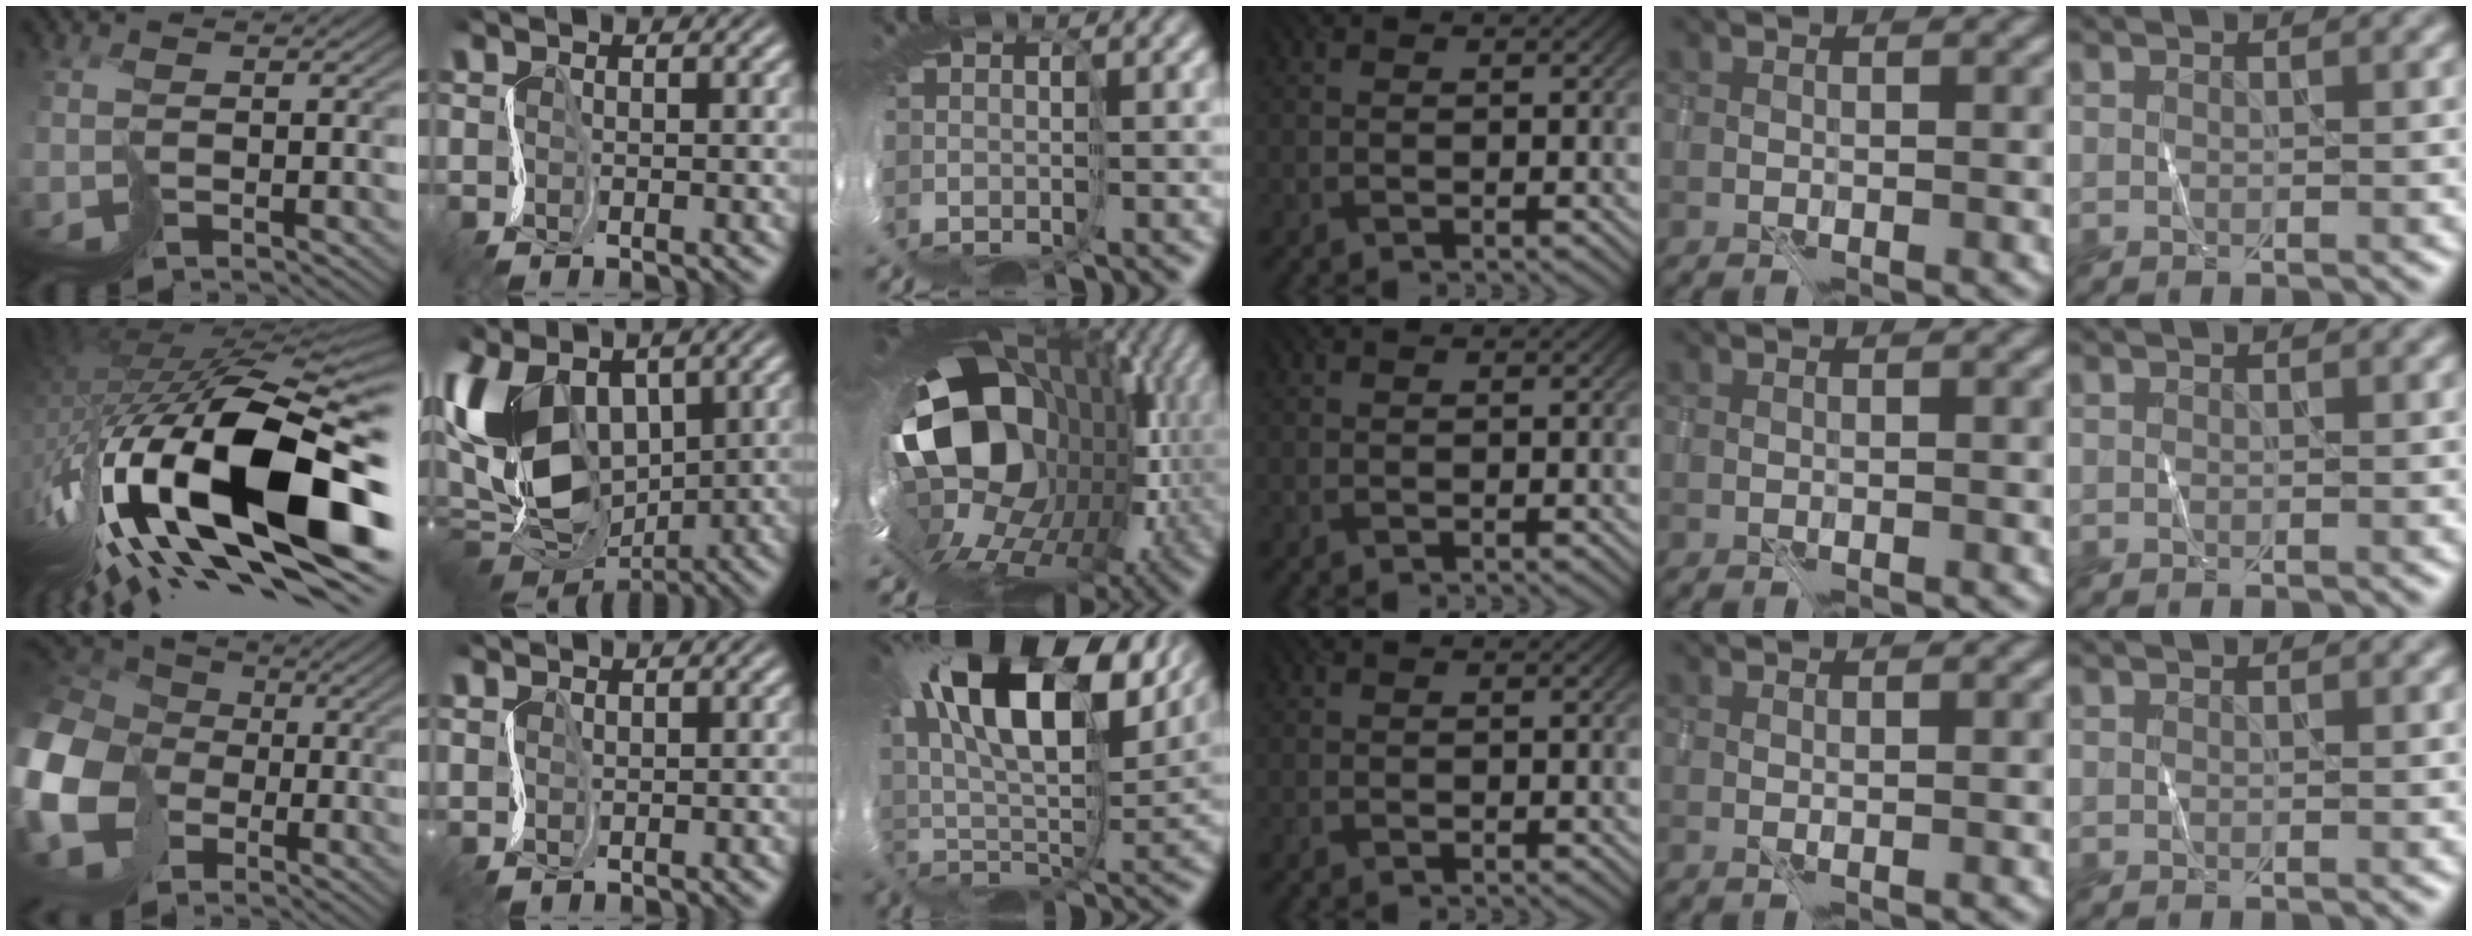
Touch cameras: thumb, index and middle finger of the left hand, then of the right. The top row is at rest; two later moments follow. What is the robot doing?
{"motion": "cut", "object": "tissue"}